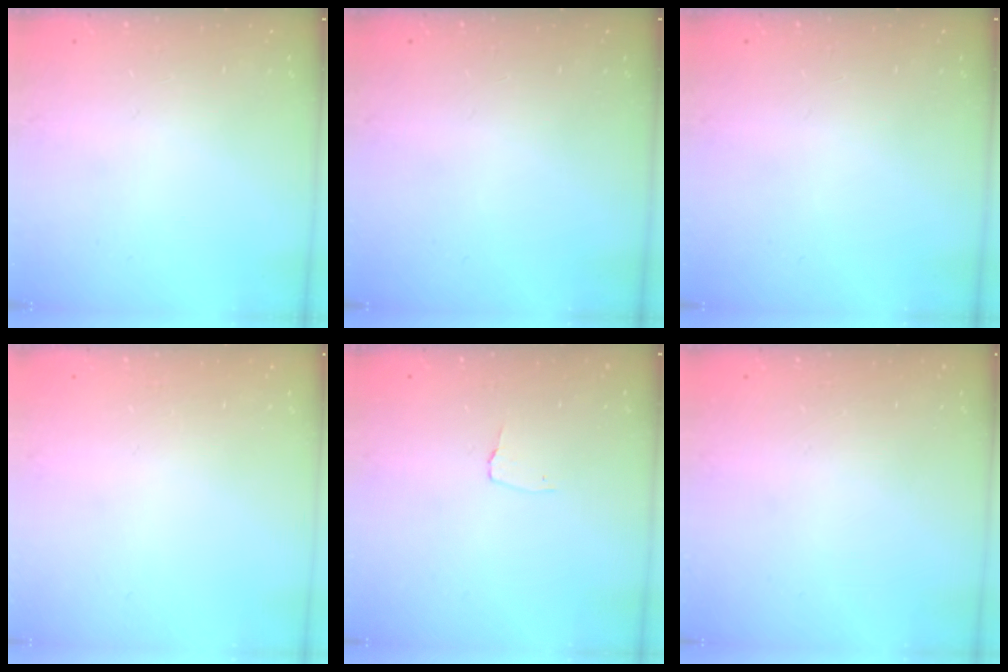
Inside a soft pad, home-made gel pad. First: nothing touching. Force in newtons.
{"total": 0.0}
{"total": 0.0}
{"total": 0.0}
{"total": 2.7, "press": 2.7, "slide": 0.3}
{"total": 0.0}